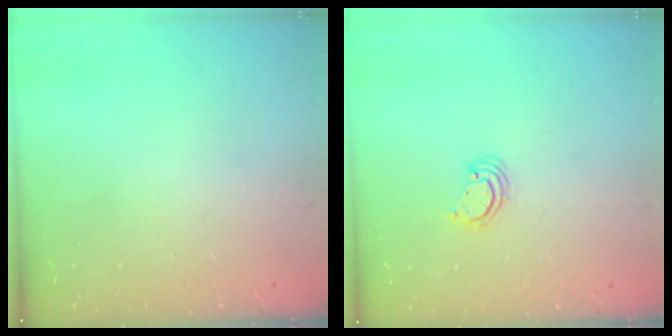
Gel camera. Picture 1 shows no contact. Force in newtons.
{"total": 2.2, "press": 2.2, "slide": 0.1}